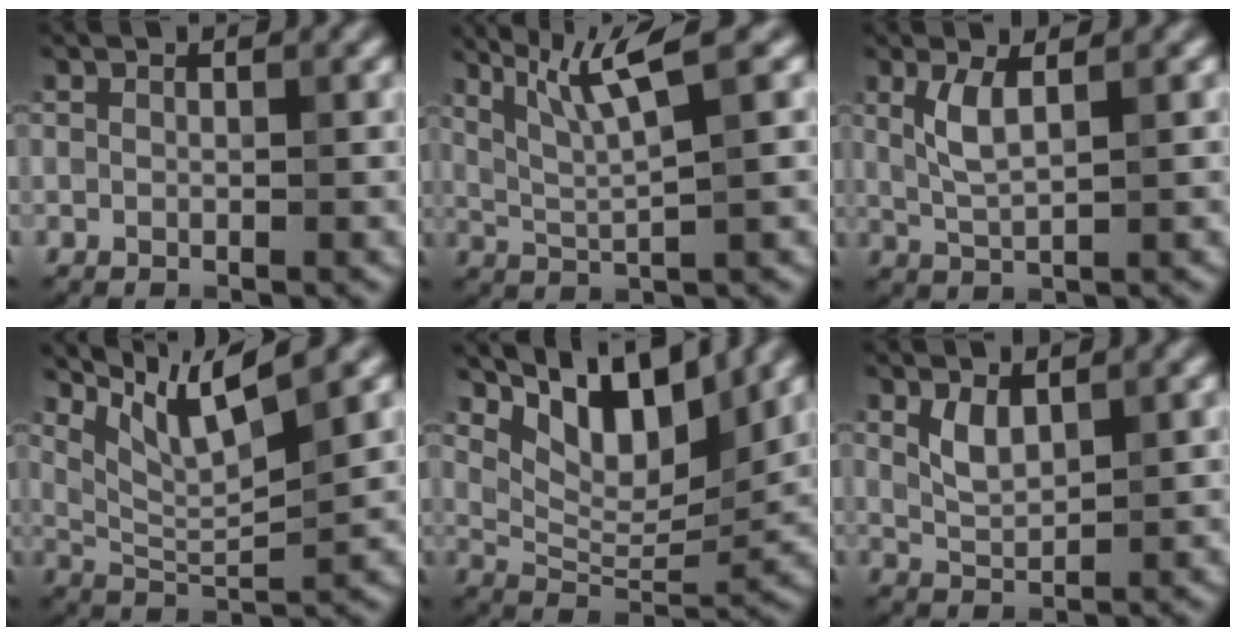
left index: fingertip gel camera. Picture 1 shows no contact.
{"total": 5.4, "force": [2.7, 0.8, 4.6], "torque": [-0.094, 0.009, 0.054]}
{"total": 2.6, "force": [0.7, 0.6, 2.4], "torque": [-0.057, -0.004, 0.016]}
{"total": 6.2, "force": [4.0, 1.0, 4.5], "torque": [-0.094, -0.001, 0.078]}
{"total": 7.9, "force": [4.8, 3.1, 5.4], "torque": [-0.090, -0.006, 0.082]}
{"total": 2.0, "force": [1.0, 0.8, 1.5], "torque": [-0.037, -0.006, 0.023]}